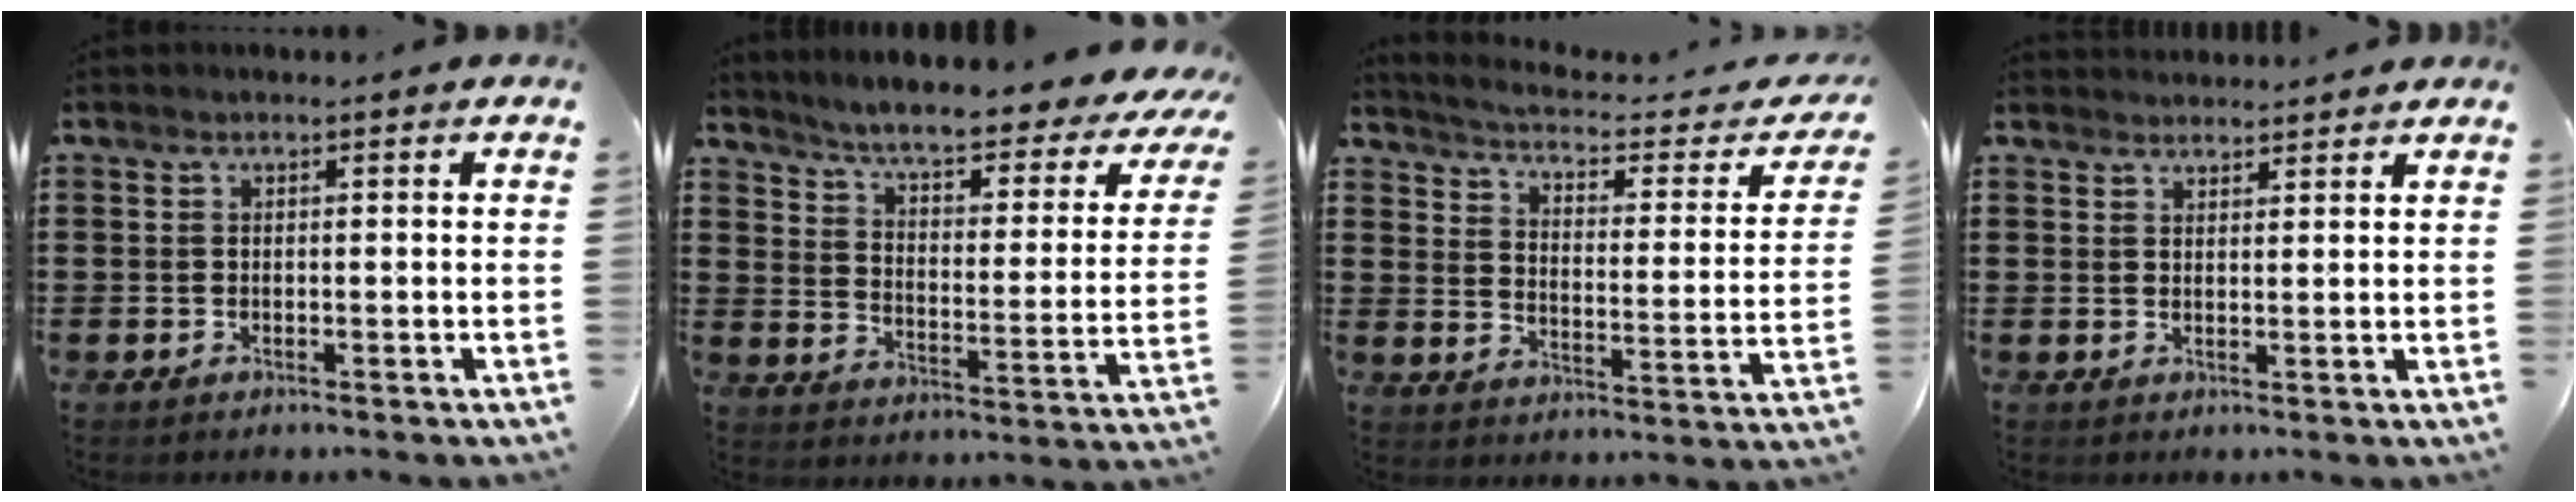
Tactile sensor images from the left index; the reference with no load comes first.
{"total": 5.6, "force": [4.5, 0.2, 3.3], "torque": [-0.082, -0.037, 0.068]}
{"total": 2.7, "force": [2.4, 0.1, 1.3], "torque": [-0.046, -0.027, 0.030]}
{"total": 2.1, "force": [2.1, 0.1, -0.2], "torque": [-0.001, -0.001, 0.041]}